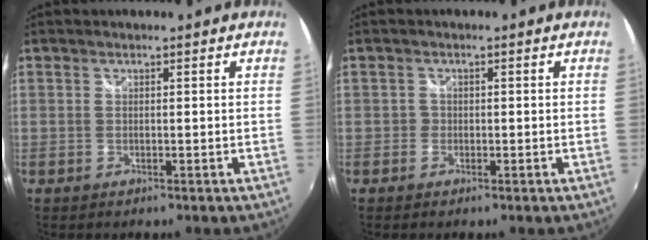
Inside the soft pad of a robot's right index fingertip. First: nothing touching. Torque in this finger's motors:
{"motor_torque": [0.14, -0.04, 0.04, 0.00]}